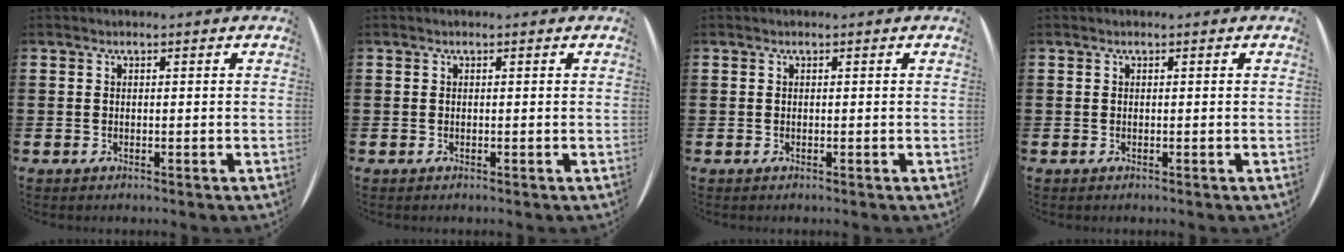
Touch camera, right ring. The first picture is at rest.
{"total": 0.0}
{"total": 0.0}
{"total": 0.0}